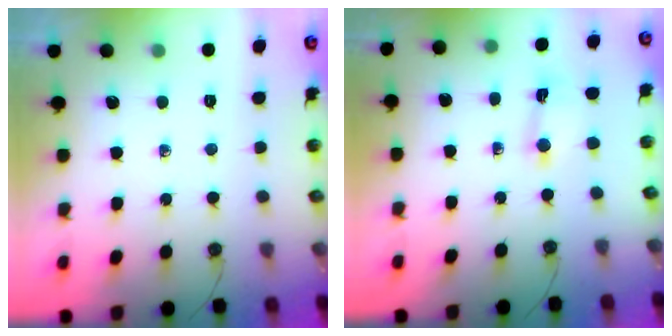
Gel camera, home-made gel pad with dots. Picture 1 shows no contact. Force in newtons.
{"total": 1.6, "press": 1.6, "slide": 0.2}